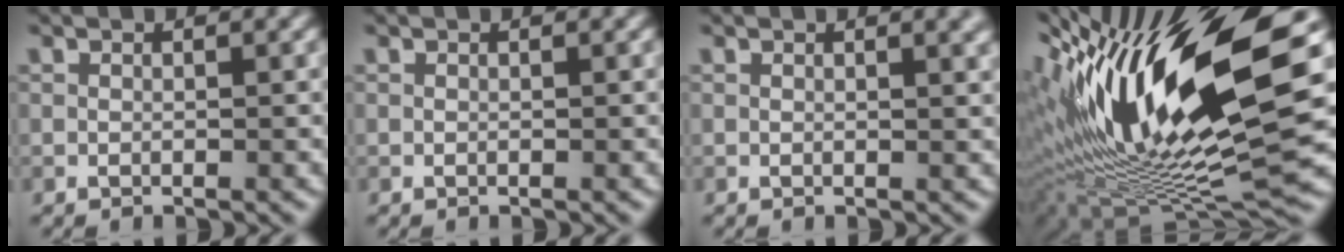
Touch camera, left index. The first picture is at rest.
{"total": 0.0}
{"total": 2.4, "force": [1.3, 1.0, 1.8], "torque": [-0.005, 0.009, 0.010]}
{"total": 17.1, "force": [3.2, 5.6, 15.8], "torque": [-0.287, 0.008, 0.054]}